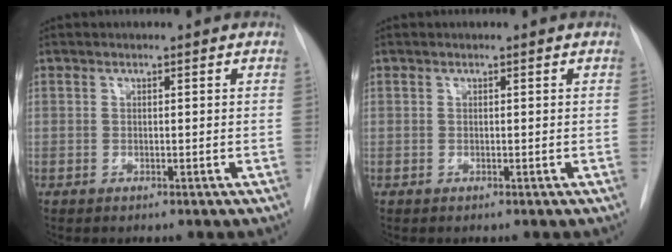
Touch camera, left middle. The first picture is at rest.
{"total": 0.0}